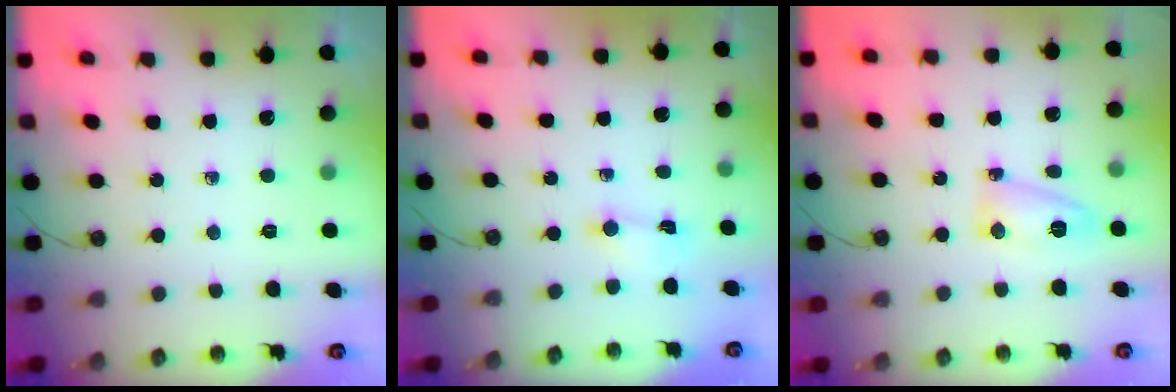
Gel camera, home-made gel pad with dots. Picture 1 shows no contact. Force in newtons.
{"total": 0.8, "press": 0.8, "slide": 0.2}
{"total": 10.9, "press": 7.0, "slide": 8.4}